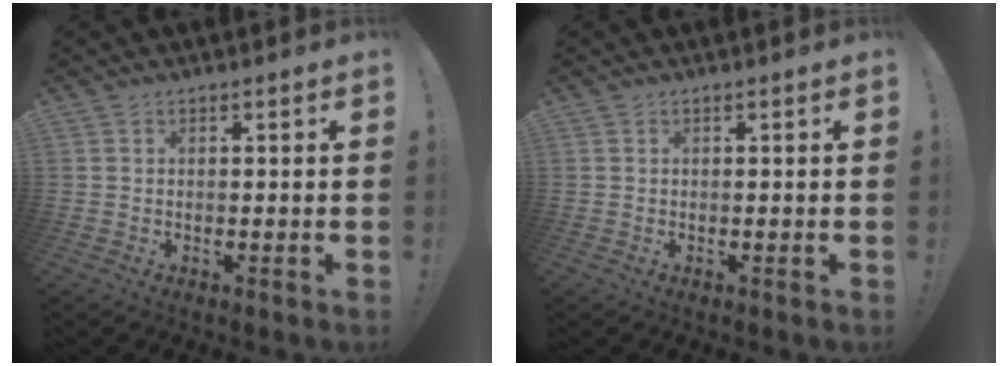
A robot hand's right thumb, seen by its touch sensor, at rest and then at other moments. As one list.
[{"total": 0.0}]